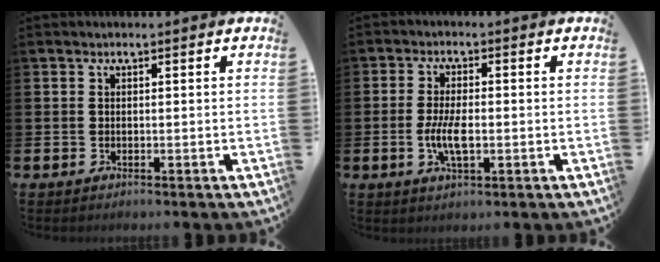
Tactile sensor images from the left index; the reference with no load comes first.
{"total": 4.7, "force": [-0.8, 1.8, 4.3], "torque": [-0.078, -0.001, -0.017]}